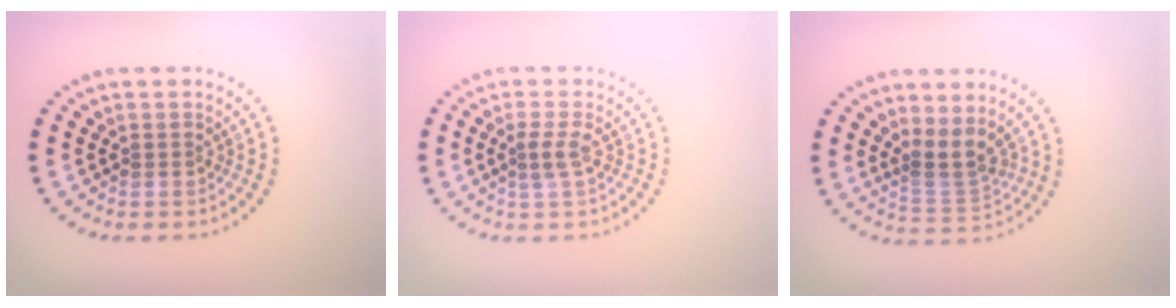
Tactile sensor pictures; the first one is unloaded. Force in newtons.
{"total": 1.6, "press": 1.3, "slide": 1.0}
{"total": 2.8, "press": 2.2, "slide": 1.8}